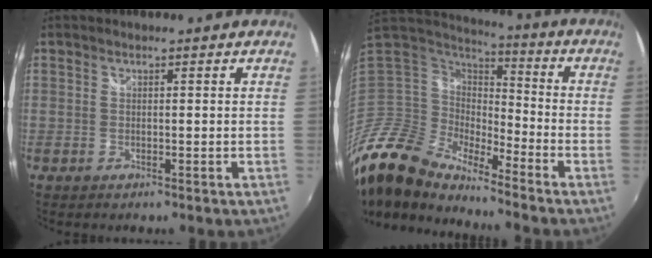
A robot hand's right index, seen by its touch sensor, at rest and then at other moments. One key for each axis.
{"total": 14.7, "fx": -12.5, "fy": 4.6, "fz": 6.1, "tx": -0.120, "ty": -0.009, "tz": -0.256}